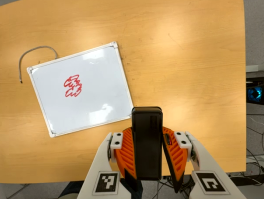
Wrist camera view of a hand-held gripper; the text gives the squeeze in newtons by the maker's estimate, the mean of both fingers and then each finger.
{"total": 8.5, "left": 6.5, "right": 10.5}